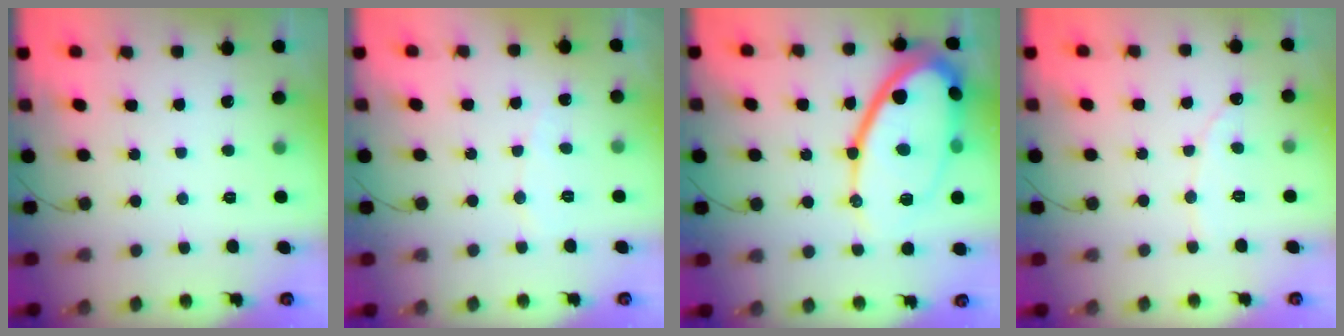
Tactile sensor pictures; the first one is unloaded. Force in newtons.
{"total": 3.0, "press": 2.9, "slide": 0.3}
{"total": 23.3, "press": 23.2, "slide": 2.3}
{"total": 2.5, "press": 2.5, "slide": 0.1}